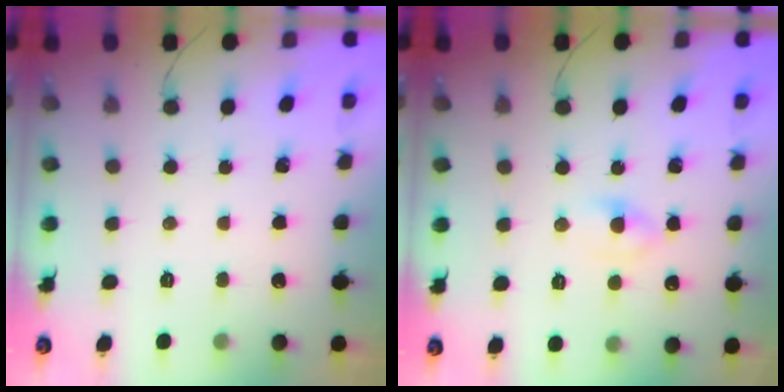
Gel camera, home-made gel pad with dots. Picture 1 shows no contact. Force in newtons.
{"total": 2.2, "press": 1.9, "slide": 1.1}